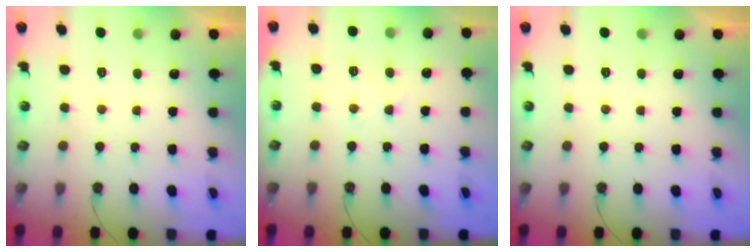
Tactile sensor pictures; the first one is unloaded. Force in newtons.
{"total": 5.8, "press": 5.8, "slide": 1.0}
{"total": 0.0}